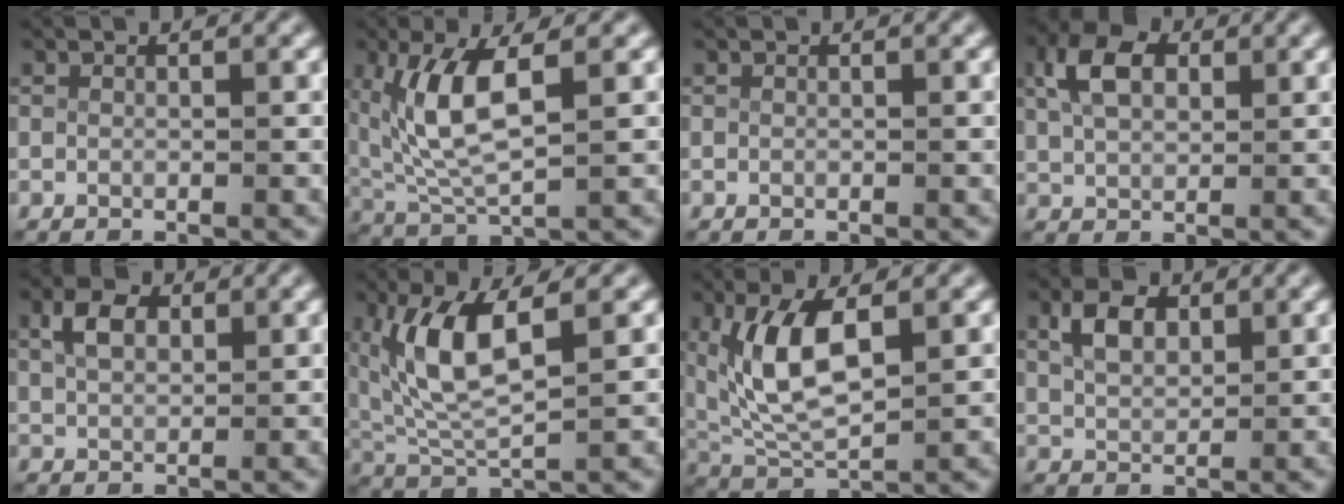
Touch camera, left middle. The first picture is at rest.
{"total": 6.0, "force": [1.1, 2.7, 5.2], "torque": [-0.128, -0.011, 0.035]}
{"total": 0.0}
{"total": 4.3, "force": [1.7, 2.6, 3.0], "torque": [-0.070, -0.003, 0.036]}
{"total": 2.9, "force": [1.2, 1.7, 2.0], "torque": [-0.042, -0.005, 0.029]}
{"total": 6.1, "force": [1.6, 2.6, 5.3], "torque": [-0.128, -0.007, 0.040]}
{"total": 6.7, "force": [1.2, 3.5, 5.6], "torque": [-0.139, -0.016, 0.040]}
{"total": 3.3, "force": [1.5, 1.9, 2.2], "torque": [-0.052, -0.010, 0.036]}